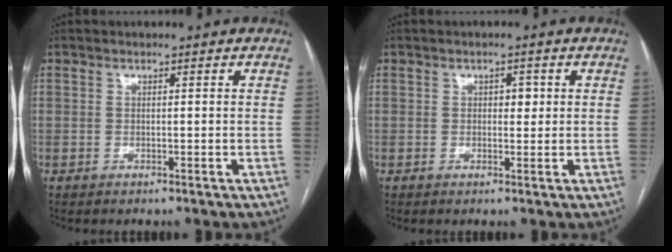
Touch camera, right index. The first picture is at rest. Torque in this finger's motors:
{"motor_torque": [0.24, 0.09, 0.10, 0.02]}